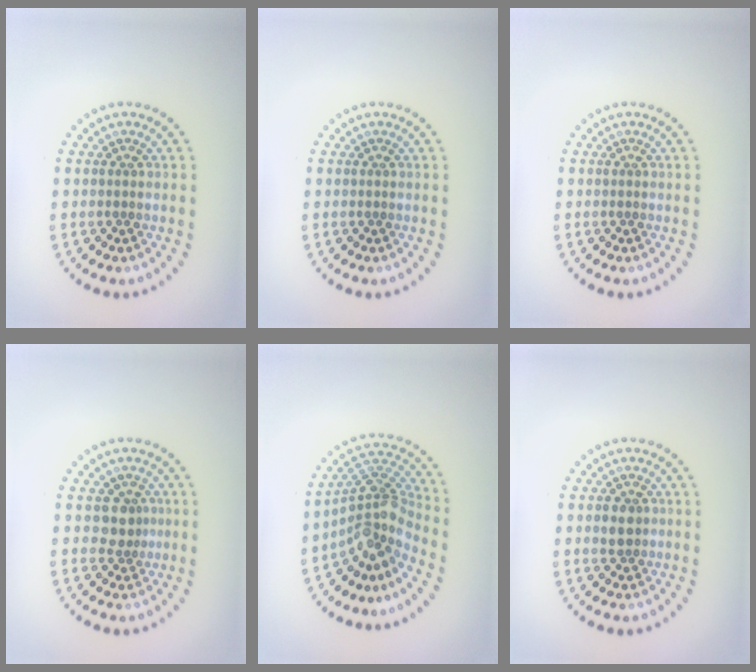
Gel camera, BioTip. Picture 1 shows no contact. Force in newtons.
{"total": 0.0}
{"total": 0.0}
{"total": 2.2, "press": 1.7, "slide": 1.4}
{"total": 4.7, "press": 3.2, "slide": 3.5}
{"total": 1.8, "press": 1.7, "slide": 0.6}